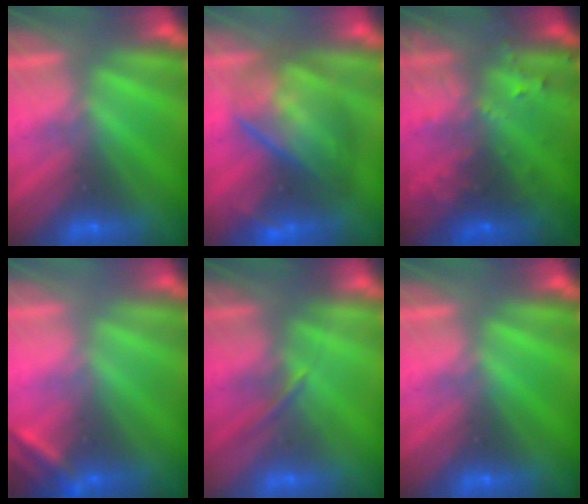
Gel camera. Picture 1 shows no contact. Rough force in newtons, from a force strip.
{"total": 5.5}
{"total": 6.1}
{"total": 2.6}
{"total": 1.4}
{"total": 0.0}